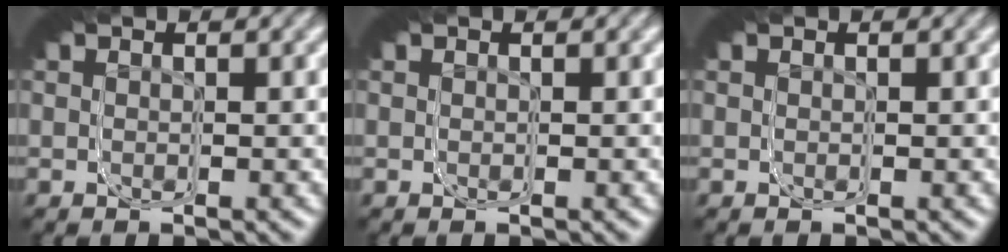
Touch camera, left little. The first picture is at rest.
{"total": 0.0}
{"total": 0.0}